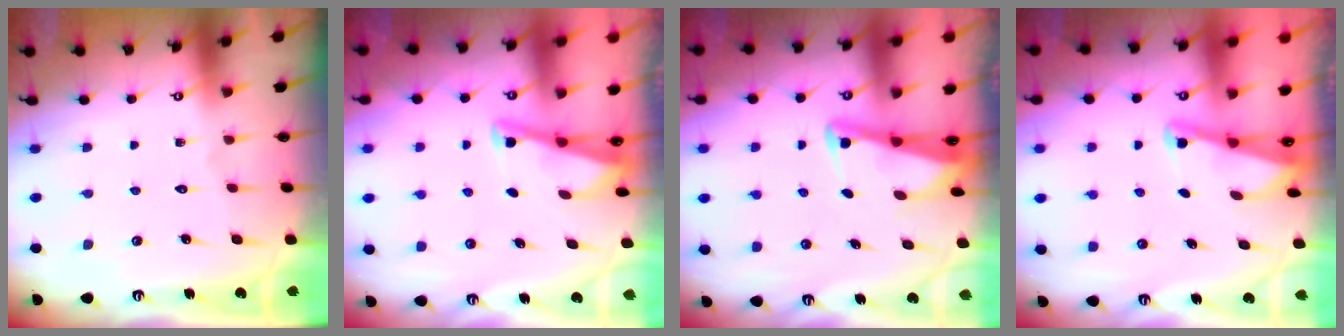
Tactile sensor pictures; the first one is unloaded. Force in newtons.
{"total": 2.9, "press": 2.8, "slide": 0.4}
{"total": 2.5, "press": 2.5, "slide": 0.2}
{"total": 1.9, "press": 1.9, "slide": 0.4}